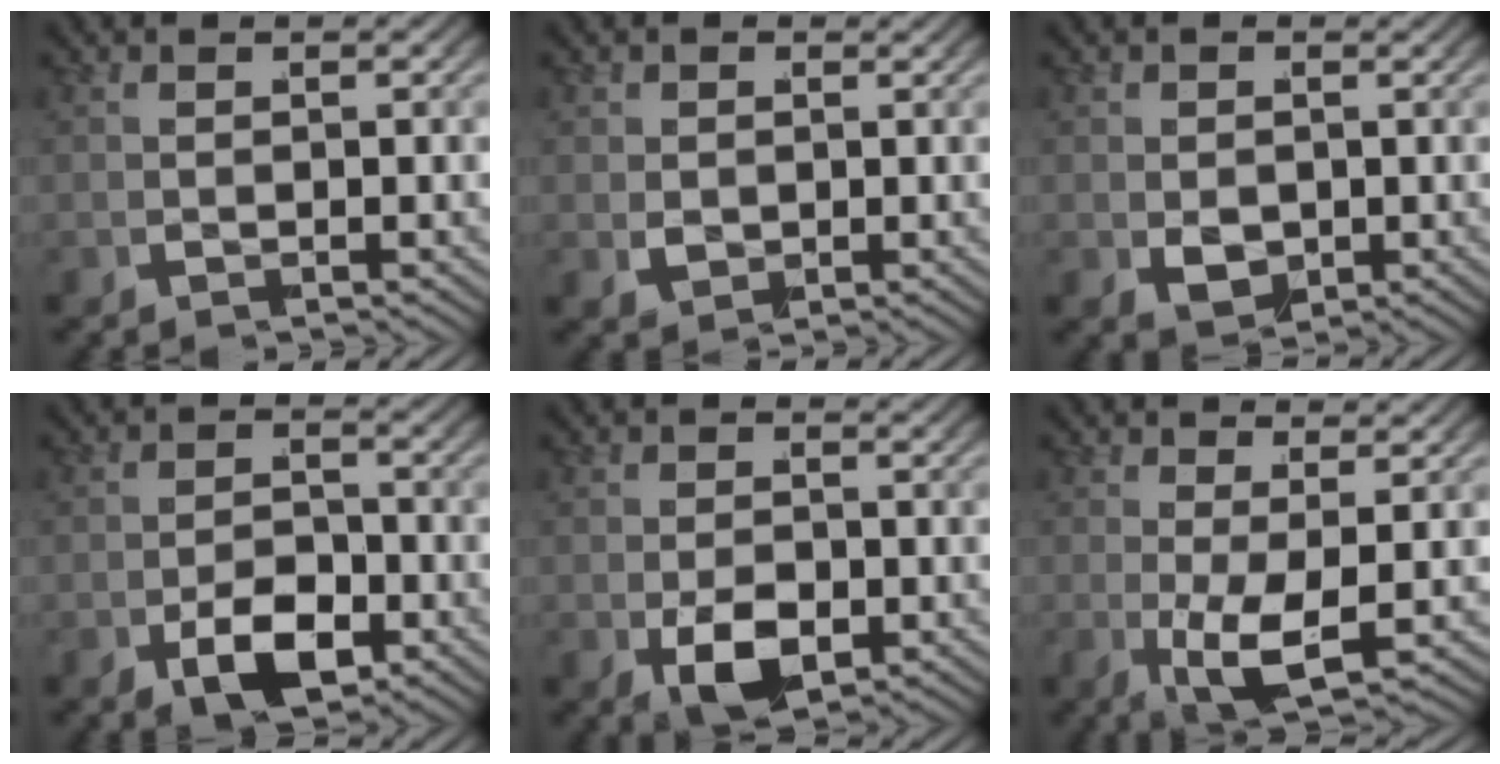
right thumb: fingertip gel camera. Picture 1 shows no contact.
{"total": 2.1, "force": [0.3, 1.8, 1.0], "torque": [-0.024, -0.020, 0.012]}
{"total": 3.0, "force": [-0.3, 2.4, 1.7], "torque": [-0.037, -0.026, 0.001]}
{"total": 4.6, "force": [-2.6, 2.8, 2.6], "torque": [-0.040, -0.022, -0.044]}
{"total": 4.7, "force": [-1.8, 3.2, 2.9], "torque": [-0.068, -0.039, -0.019]}
{"total": 4.3, "force": [-0.7, 2.2, 3.7], "torque": [-0.070, -0.029, -0.007]}